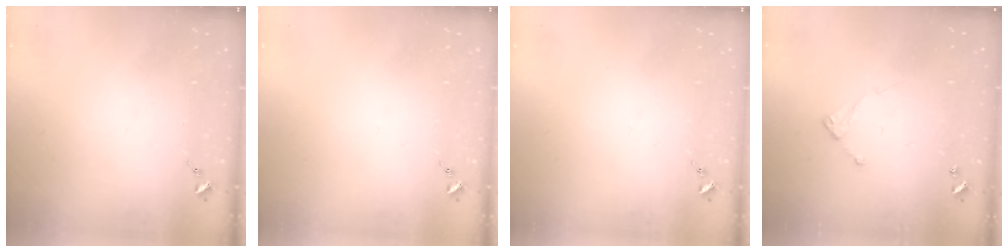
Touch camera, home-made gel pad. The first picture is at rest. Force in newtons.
{"total": 0.0}
{"total": 0.0}
{"total": 6.4, "press": 6.4, "slide": 0.4}